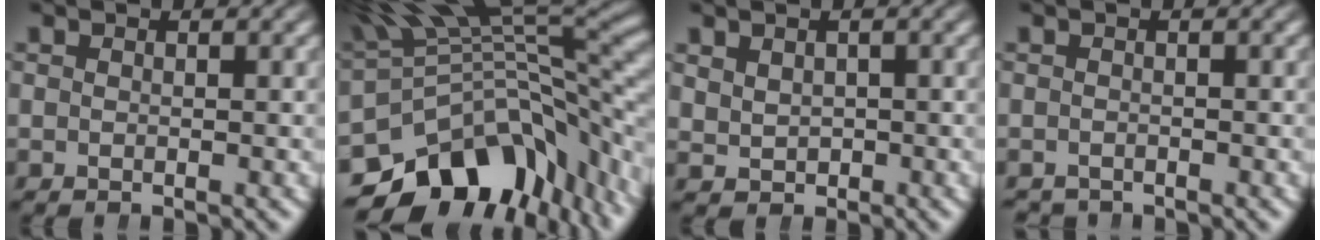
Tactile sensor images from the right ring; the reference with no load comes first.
{"total": 16.3, "force": [-3.5, 9.8, 12.5], "torque": [-0.195, -0.041, -0.029]}
{"total": 1.0, "force": [0.4, 0.9, 0.3], "torque": [-0.008, -0.014, 0.024]}
{"total": 1.6, "force": [-1.5, -0.1, -0.4], "torque": [0.002, -0.016, -0.019]}